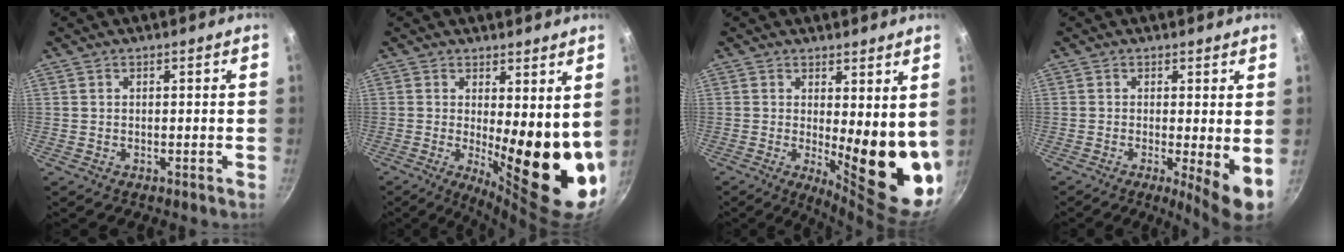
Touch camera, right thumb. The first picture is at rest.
{"total": 16.0, "force": [0.7, 5.4, 15.1], "torque": [-0.169, -0.040, 0.022]}
{"total": 14.3, "force": [0.9, 4.7, 13.5], "torque": [-0.143, -0.042, 0.023]}
{"total": 6.4, "force": [-0.5, 1.4, 6.2], "torque": [-0.086, -0.015, -0.006]}